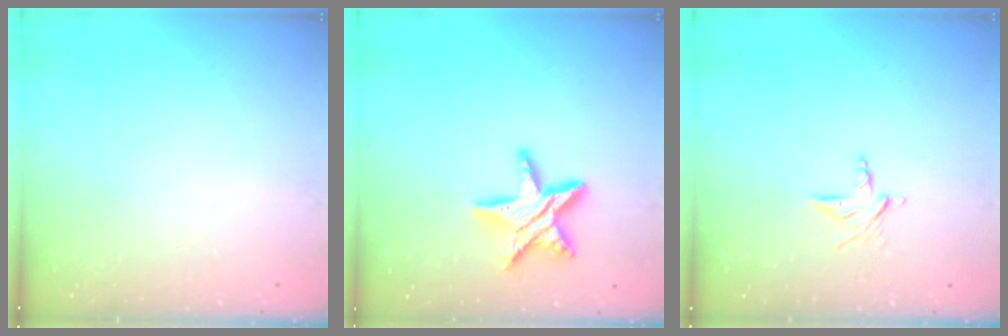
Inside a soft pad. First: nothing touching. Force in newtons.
{"total": 11.6, "press": 11.6, "slide": 0.6}
{"total": 5.6, "press": 5.5, "slide": 0.5}